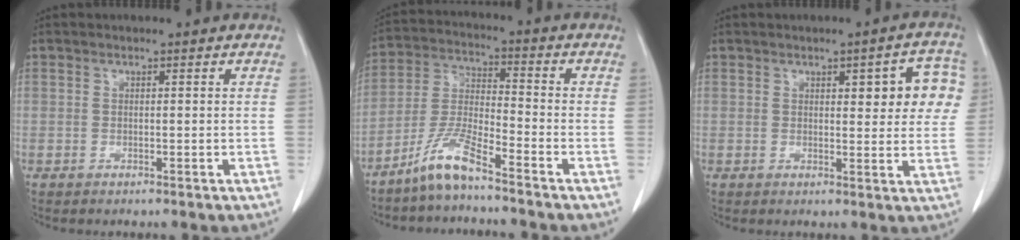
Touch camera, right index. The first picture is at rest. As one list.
[{"total": 7.9, "force": [-6.1, 0.4, 5.0], "torque": [-0.117, -0.016, -0.126]}, {"total": 7.8, "force": [2.3, 2.5, 7.0], "torque": [-0.073, 0.016, 0.025]}]